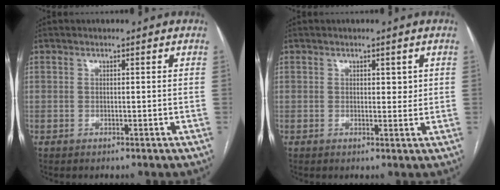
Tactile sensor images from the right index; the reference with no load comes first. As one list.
[{"total": 1.9, "force": [0.7, 1.1, 1.4], "torque": [-0.014, -0.001, 0.008]}]